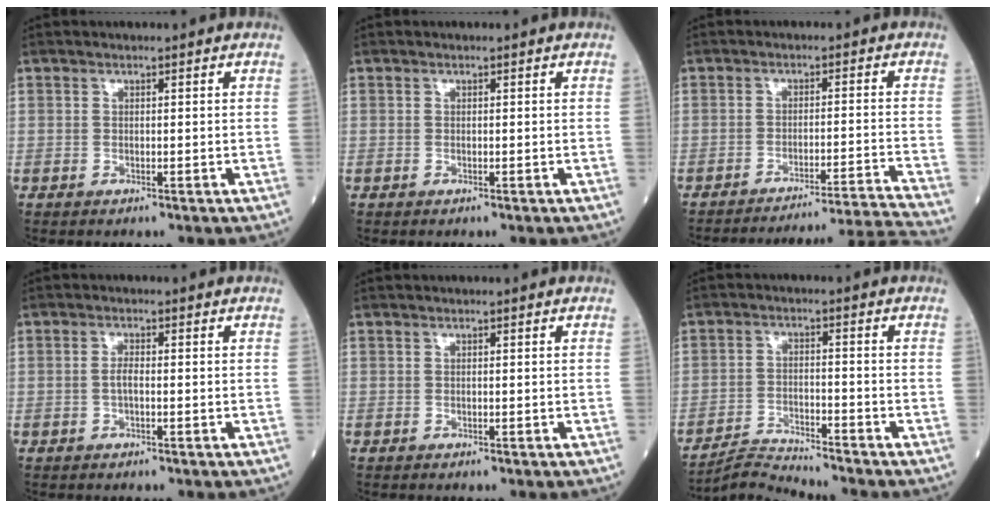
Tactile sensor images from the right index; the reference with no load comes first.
{"total": 0.0}
{"total": 16.2, "force": [-15.2, -5.0, 2.4], "torque": [-0.004, -0.023, -0.207]}
{"total": 1.6, "force": [-0.3, 0.4, 1.5], "torque": [-0.031, 0.002, -0.007]}
{"total": 0.0}
{"total": 5.5, "force": [-5.1, -2.0, -0.8], "torque": [0.002, -0.015, -0.094]}